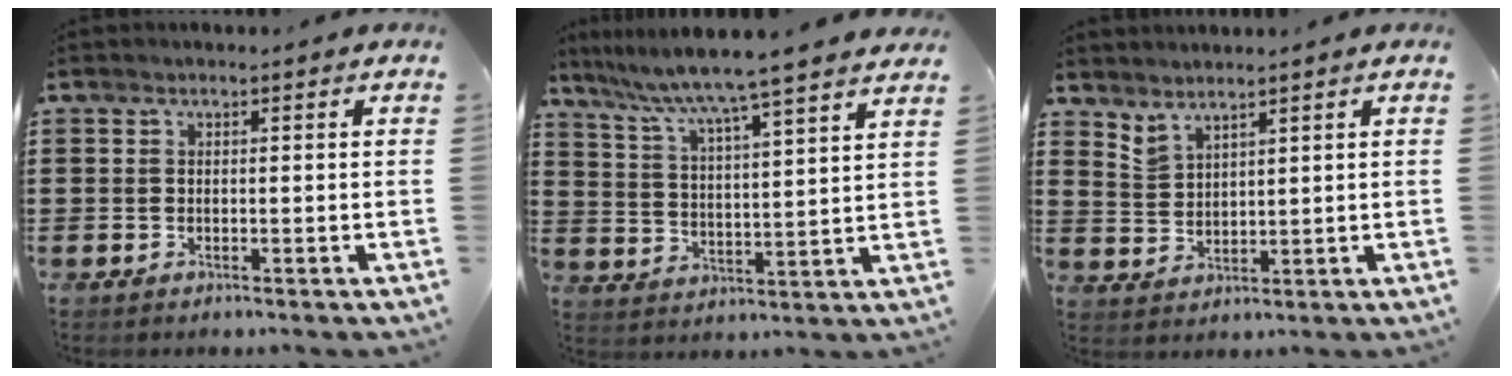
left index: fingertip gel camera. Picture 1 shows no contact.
{"total": 6.8, "force": [6.1, -1.4, 2.7], "torque": [-0.078, -0.047, 0.096]}
{"total": 2.8, "force": [2.8, 0.5, 0.2], "torque": [-0.012, -0.005, 0.054]}